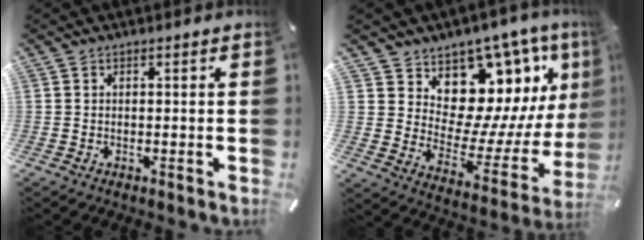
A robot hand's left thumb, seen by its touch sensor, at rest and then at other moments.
{"total": 14.1, "force": [9.1, 9.2, 5.5], "torque": [-0.076, -0.110, 0.165]}